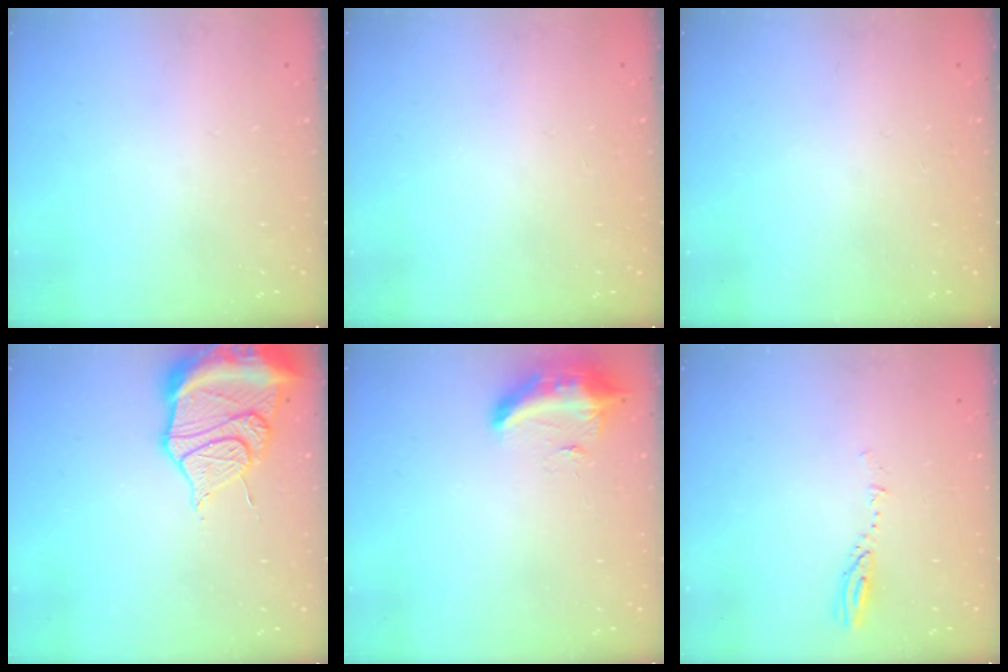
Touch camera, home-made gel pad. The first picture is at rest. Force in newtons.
{"total": 0.0}
{"total": 0.0}
{"total": 19.4, "press": 19.4, "slide": 1.9}
{"total": 9.4, "press": 9.1, "slide": 2.2}
{"total": 3.2, "press": 3.2, "slide": 0.3}